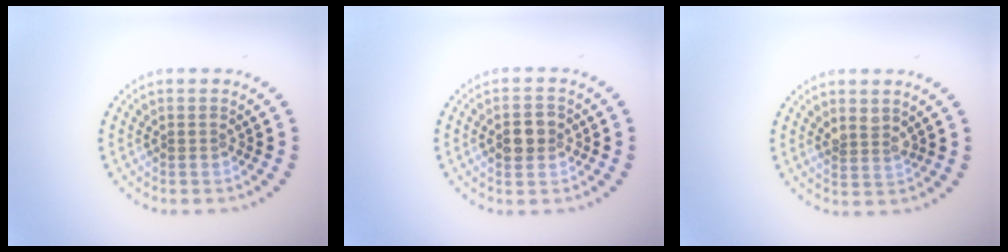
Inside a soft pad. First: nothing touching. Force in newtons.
{"total": 2.4, "press": 2.4, "slide": 0.2}
{"total": 1.5, "press": 1.2, "slide": 0.9}